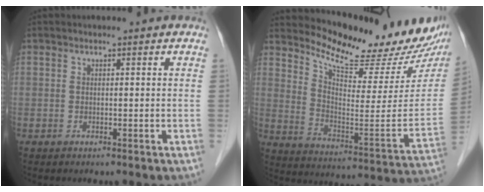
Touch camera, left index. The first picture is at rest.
{"total": 21.2, "force": [18.6, 4.1, 9.2], "torque": [-0.144, -0.068, 0.257]}